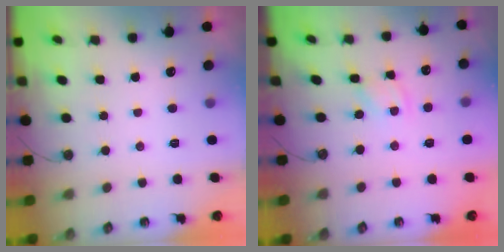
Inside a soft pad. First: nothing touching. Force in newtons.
{"total": 2.4, "press": 2.4, "slide": 0.2}